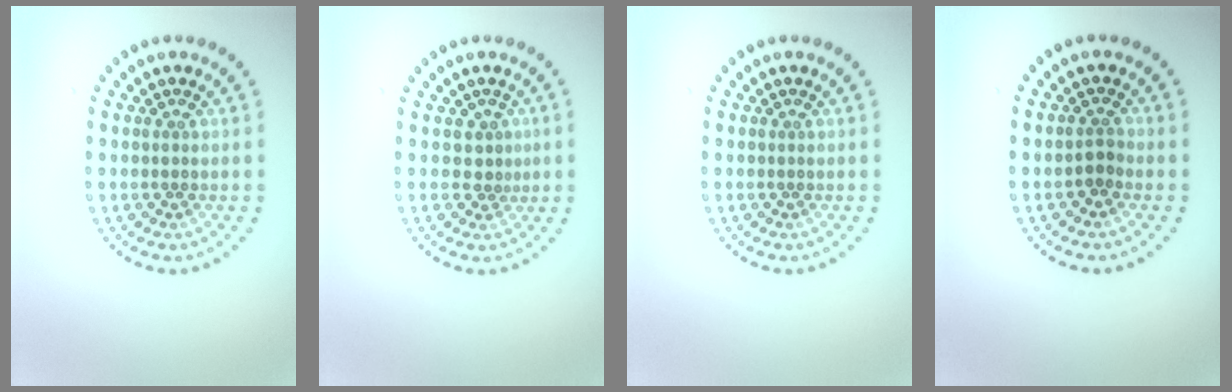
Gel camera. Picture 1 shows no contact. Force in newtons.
{"total": 1.3, "press": 1.0, "slide": 0.9}
{"total": 0.0}
{"total": 1.2, "press": 0.9, "slide": 0.7}